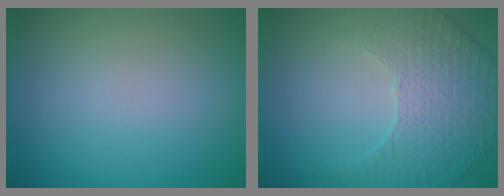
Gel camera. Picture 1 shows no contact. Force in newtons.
{"total": 5.2, "press": 3.6, "slide": 3.8}